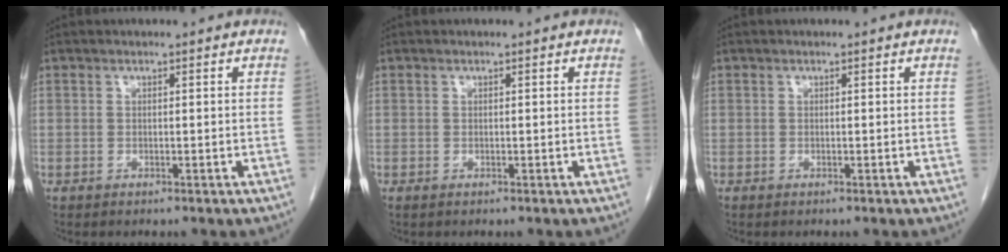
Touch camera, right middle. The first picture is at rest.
{"total": 0.0}
{"total": 0.0}